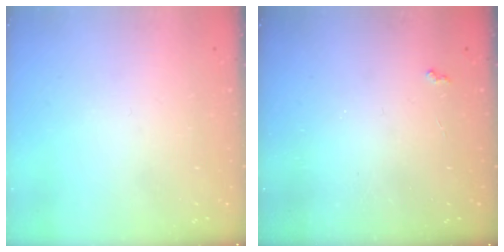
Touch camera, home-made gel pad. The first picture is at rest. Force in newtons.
{"total": 2.5, "press": 2.4, "slide": 0.4}